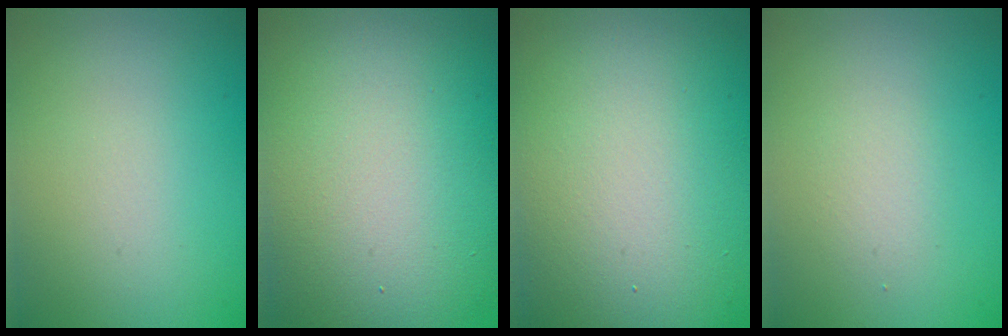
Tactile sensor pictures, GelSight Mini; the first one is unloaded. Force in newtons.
{"total": 14.9, "press": 14.9, "slide": 0.6}
{"total": 17.2, "press": 17.2, "slide": 1.2}
{"total": 1.2, "press": 1.2, "slide": 0.0}